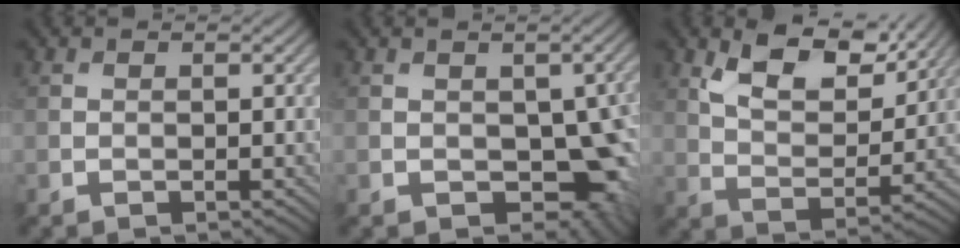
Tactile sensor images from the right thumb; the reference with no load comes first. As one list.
[{"total": 7.8, "force": [-1.3, 4.9, 5.9], "torque": [-0.091, -0.027, -0.009]}, {"total": 9.5, "force": [5.8, 4.3, 6.2], "torque": [-0.124, -0.004, 0.104]}]